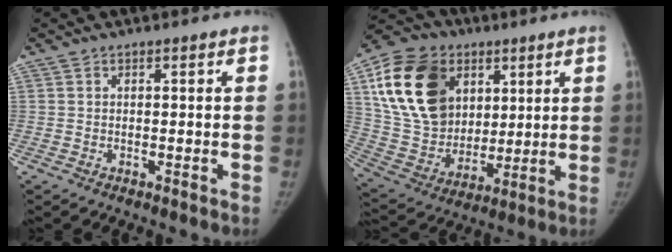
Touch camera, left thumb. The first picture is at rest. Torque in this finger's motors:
{"motor_torque": [1.32, 1.35, 1.69, -1.09, 0.16]}